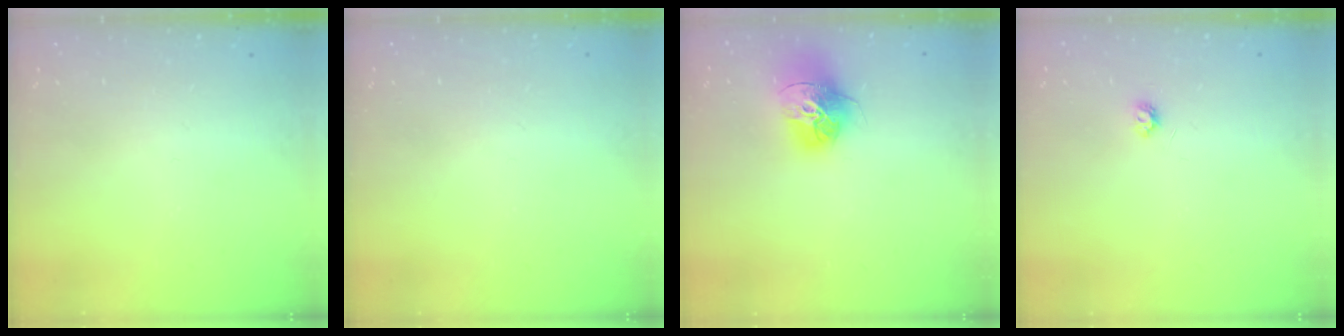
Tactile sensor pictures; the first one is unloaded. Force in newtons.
{"total": 0.8, "press": 0.8, "slide": 0.0}
{"total": 15.9, "press": 15.8, "slide": 1.7}
{"total": 3.9, "press": 3.8, "slide": 0.6}